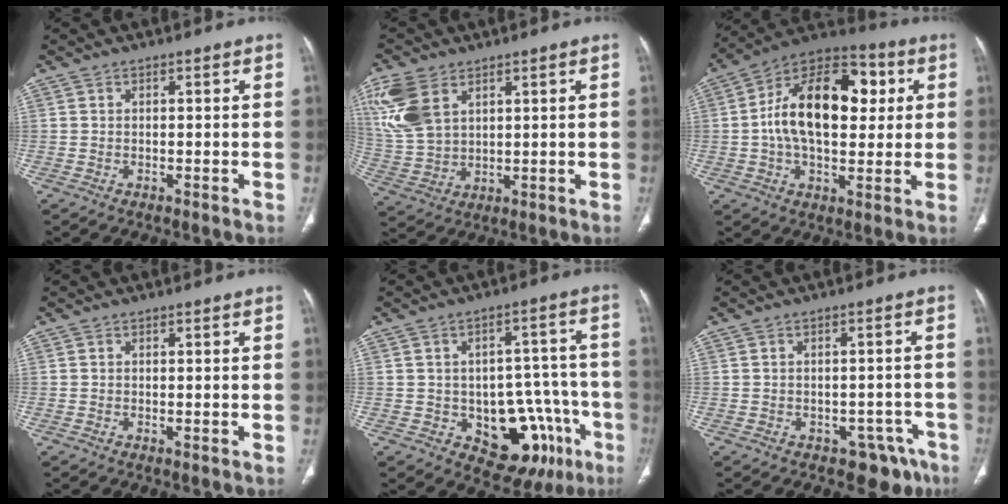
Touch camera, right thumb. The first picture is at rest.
{"total": 12.1, "force": [5.6, 7.4, 7.8], "torque": [-0.180, -0.009, 0.126]}
{"total": 20.6, "force": [2.8, 12.1, 16.4], "torque": [-0.243, 0.022, 0.037]}
{"total": 0.0}
{"total": 16.0, "force": [-6.4, 9.8, 10.8], "torque": [-0.085, 0.045, -0.071]}
{"total": 6.4, "force": [-4.3, 4.3, 2.2], "torque": [0.000, 0.031, -0.053]}